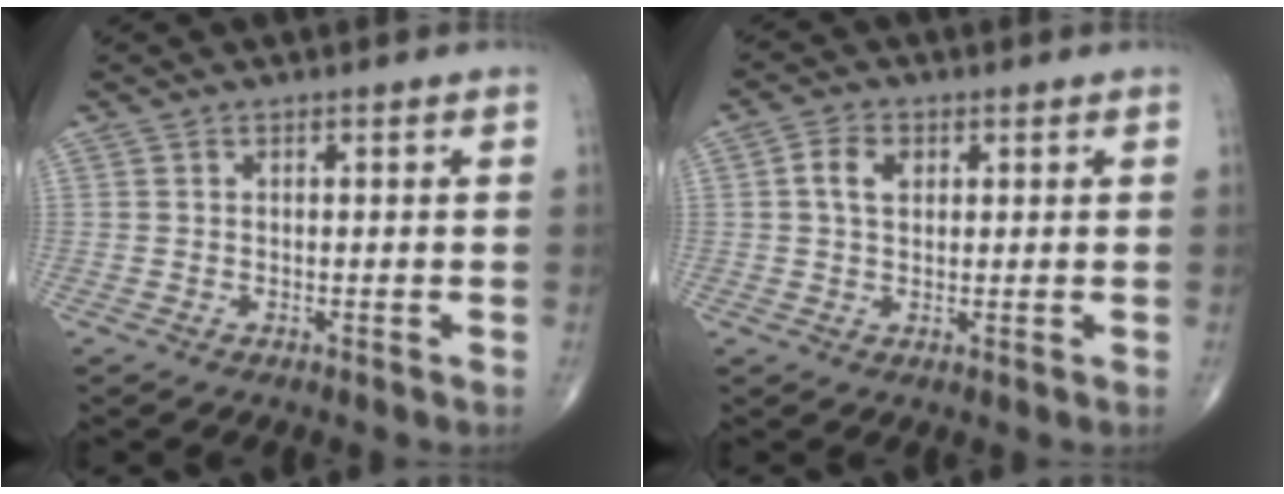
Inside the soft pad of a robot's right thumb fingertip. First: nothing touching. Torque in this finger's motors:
{"motor_torque": [0.10, 0.11, -0.05, 0.02, 0.02]}